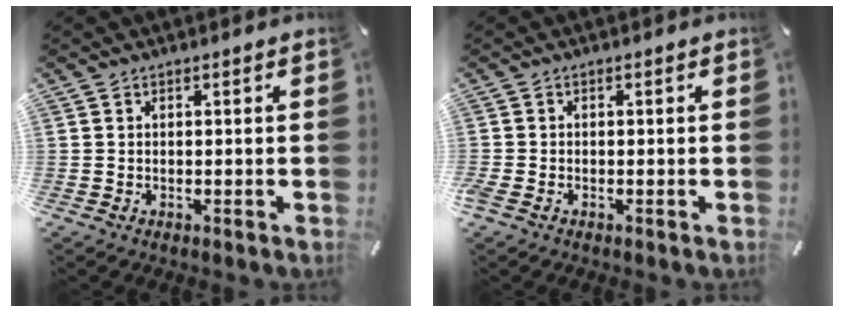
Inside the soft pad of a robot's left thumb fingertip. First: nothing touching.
{"total": 1.2, "force": [-0.8, 0.7, 0.6], "torque": [-0.016, -0.001, -0.017]}